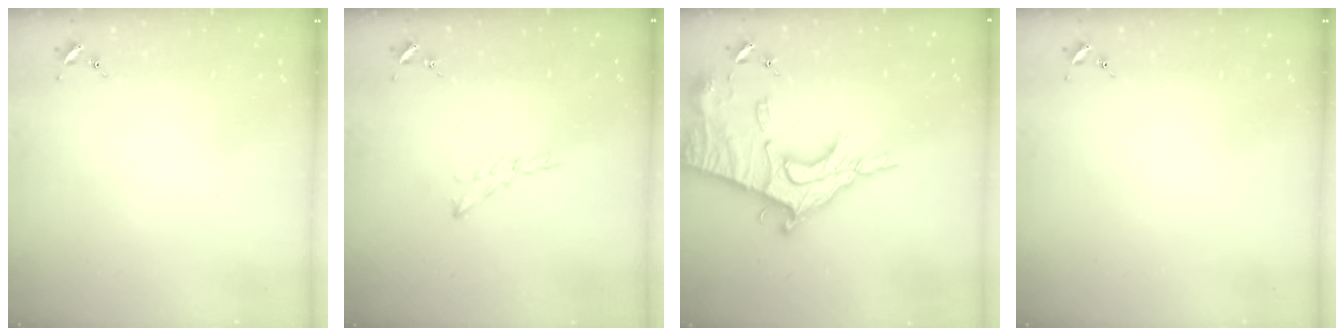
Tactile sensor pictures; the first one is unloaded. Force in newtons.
{"total": 4.7, "press": 4.7, "slide": 0.1}
{"total": 19.8, "press": 19.8, "slide": 1.8}
{"total": 0.0}